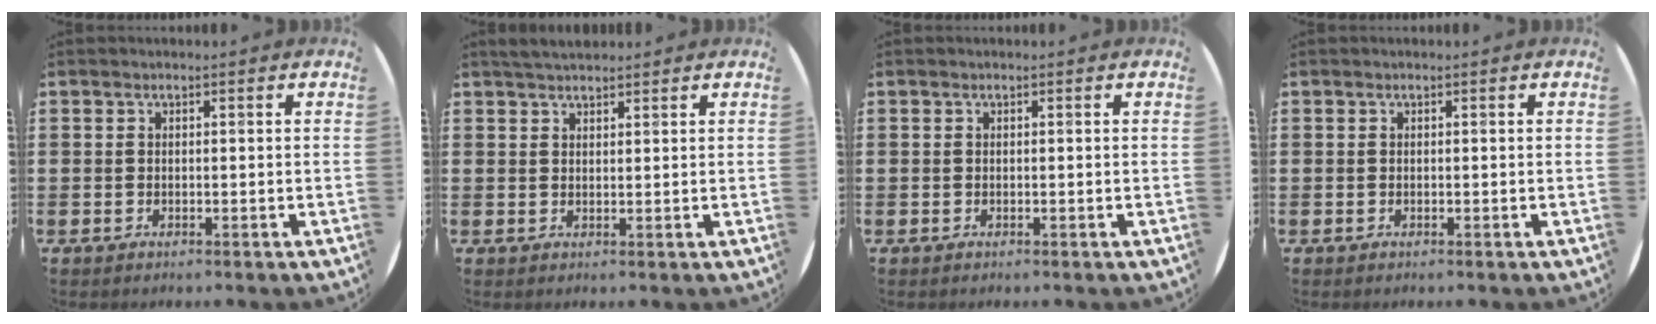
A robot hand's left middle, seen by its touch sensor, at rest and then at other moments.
{"total": 2.2, "force": [2.2, 0.5, 0.5], "torque": [-0.011, 0.002, 0.041]}
{"total": 0.0}
{"total": 0.0}